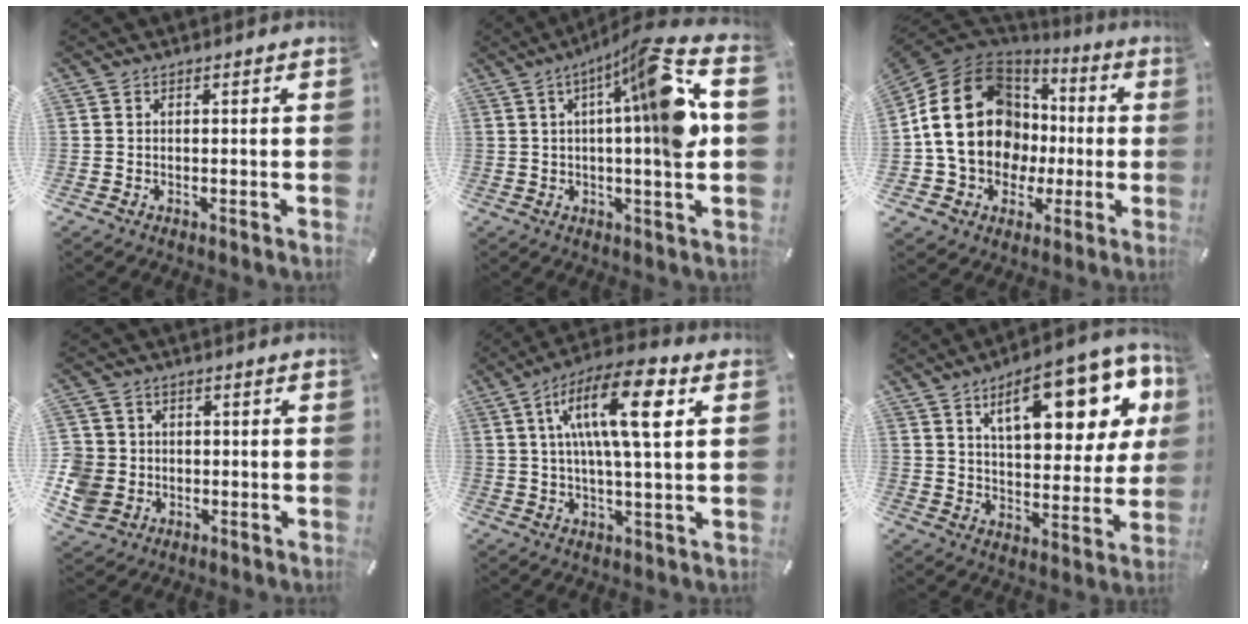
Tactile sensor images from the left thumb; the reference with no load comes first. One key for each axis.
{"total": 18.1, "fx": 3.8, "fy": 1.5, "fz": 17.6, "tx": -0.269, "ty": -0.018, "tz": 0.037}
{"total": 22.8, "fx": 0.5, "fy": 18.8, "fz": 12.9, "tx": -0.250, "ty": 0.008, "tz": 0.024}
{"total": 7.6, "fx": -1.5, "fy": 7.1, "fz": 2.4, "tx": -0.074, "ty": 0.012, "tz": -0.028}
{"total": 14.6, "fx": 4.5, "fy": 3.5, "fz": 13.5, "tx": -0.246, "ty": 0.003, "tz": 0.068}
{"total": 20.7, "fx": 10.0, "fy": 9.1, "fz": 15.7, "tx": -0.219, "ty": -0.042, "tz": 0.157}